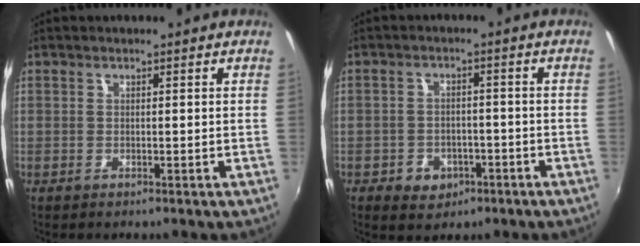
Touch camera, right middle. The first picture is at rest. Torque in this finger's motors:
{"motor_torque": [-0.21, -0.12, 0.00, 0.00]}